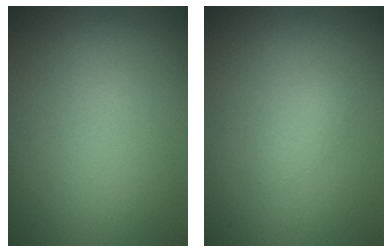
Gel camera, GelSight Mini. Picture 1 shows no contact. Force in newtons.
{"total": 1.0, "press": 1.0, "slide": 0.0}